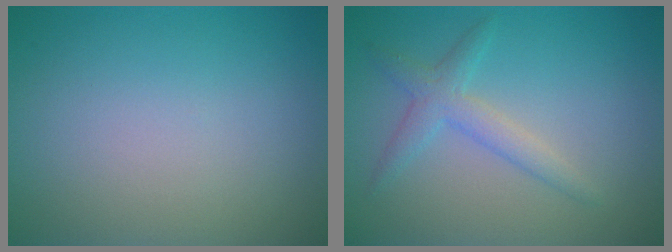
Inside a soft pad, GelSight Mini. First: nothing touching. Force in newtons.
{"total": 2.4, "press": 2.4, "slide": 0.0}